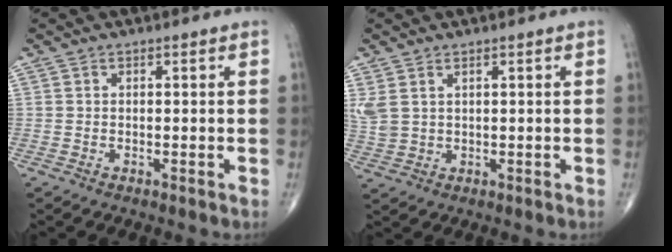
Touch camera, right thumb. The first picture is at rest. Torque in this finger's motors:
{"motor_torque": [-0.30, -0.31, 0.21, 0.31, -0.04]}